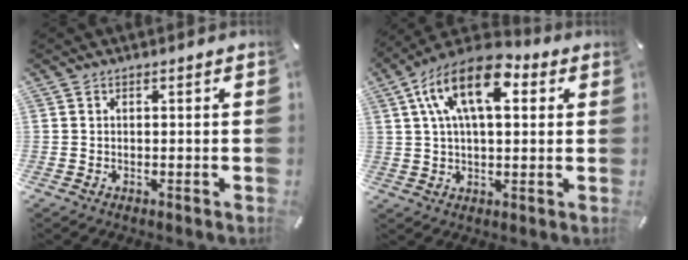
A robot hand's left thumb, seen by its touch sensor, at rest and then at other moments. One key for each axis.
{"total": 15.5, "fx": 5.3, "fy": 8.2, "fz": 12.1, "tx": -0.228, "ty": 0.000, "tz": 0.091}